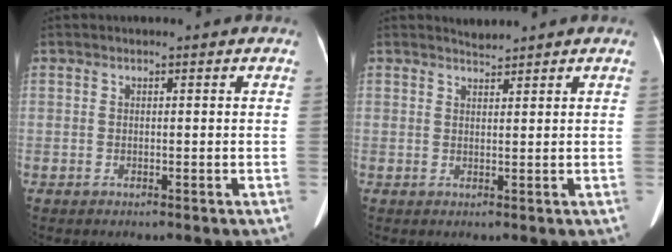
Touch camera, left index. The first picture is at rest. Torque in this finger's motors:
{"motor_torque": [0.37, -0.33, -0.10, 0.01]}